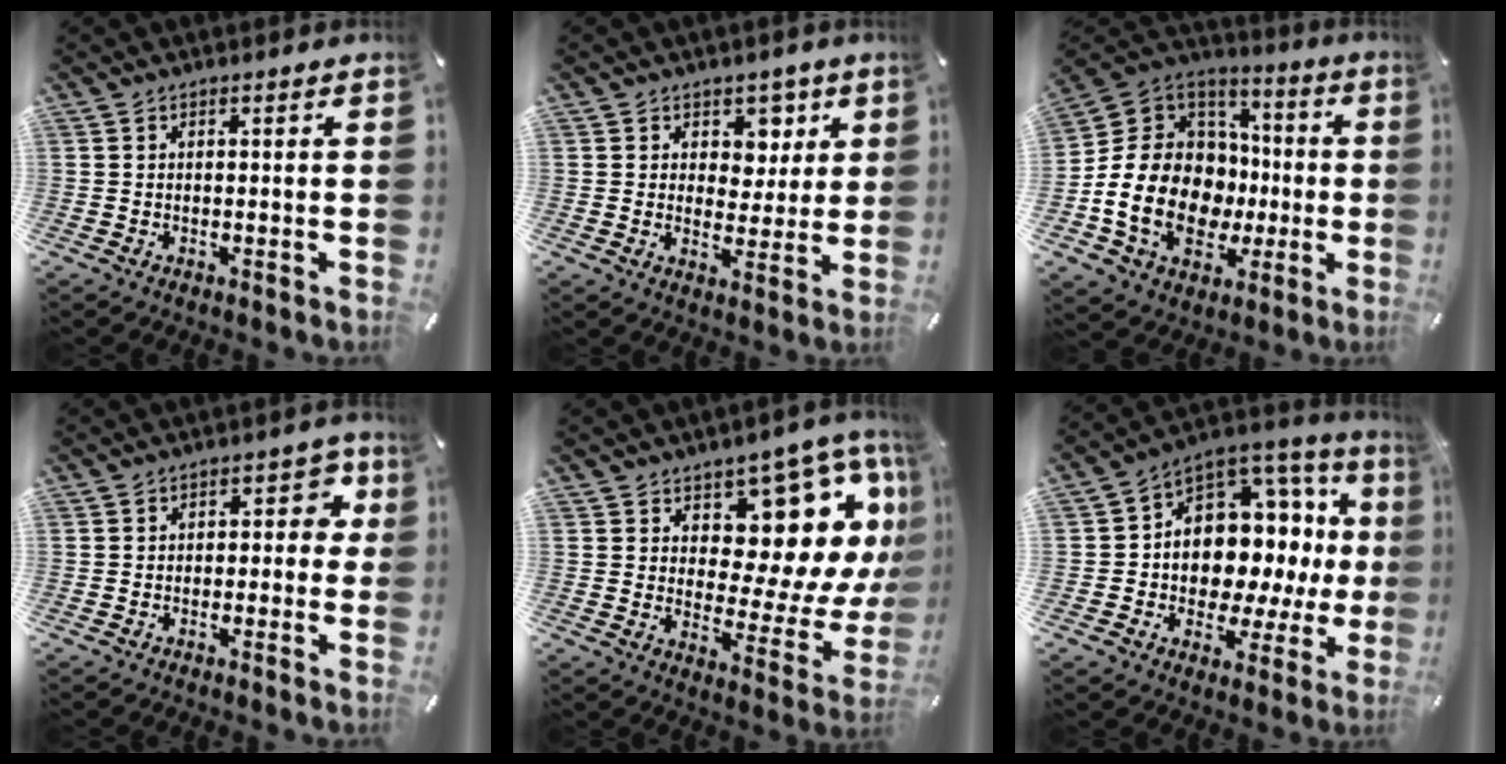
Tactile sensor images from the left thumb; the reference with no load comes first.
{"total": 6.5, "force": [2.8, 5.6, 1.9], "torque": [-0.012, -0.015, 0.046]}
{"total": 20.5, "force": [-4.5, 16.1, 11.8], "torque": [-0.252, 0.006, -0.063]}
{"total": 5.3, "force": [0.2, 3.7, 3.7], "torque": [-0.043, 0.006, -0.005]}
{"total": 14.7, "force": [8.0, 8.3, 9.2], "torque": [-0.103, -0.089, 0.130]}
{"total": 11.8, "force": [1.8, 9.5, 6.8], "torque": [-0.084, -0.059, 0.030]}